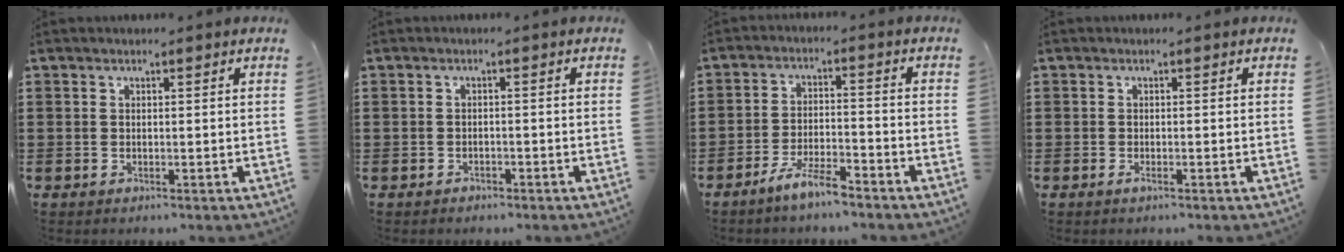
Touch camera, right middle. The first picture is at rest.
{"total": 1.2, "force": [-1.0, 0.6, 0.0], "torque": [-0.003, 0.003, -0.025]}
{"total": 5.7, "force": [-4.8, 0.8, 2.9], "torque": [-0.061, 0.000, -0.092]}
{"total": 0.8, "force": [-0.4, 0.3, 0.6], "torque": [-0.014, -0.002, -0.008]}